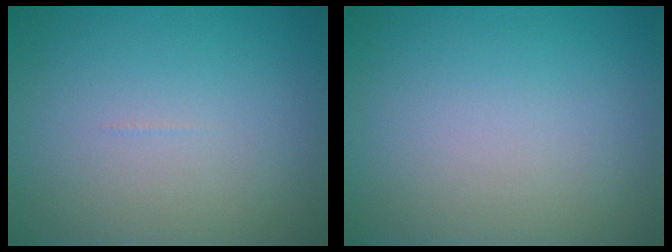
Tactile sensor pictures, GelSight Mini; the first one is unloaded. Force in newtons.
{"total": 0.0}